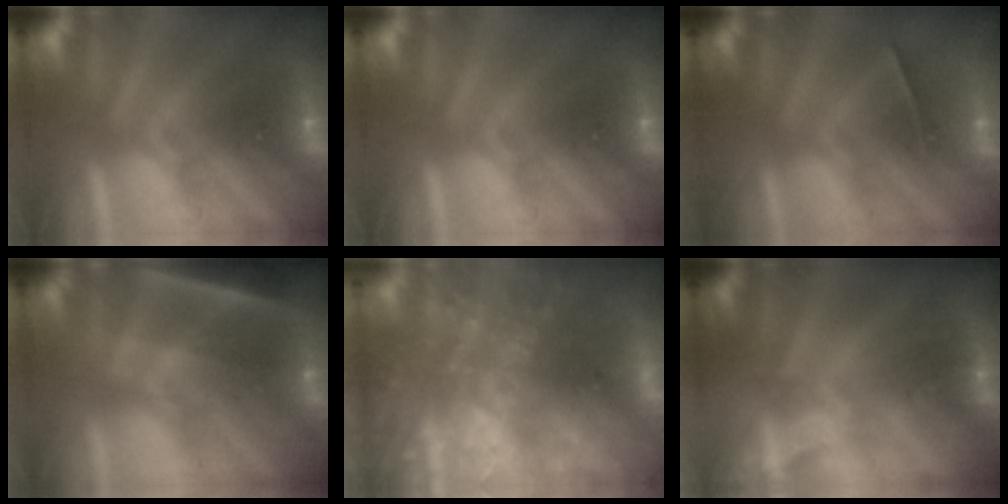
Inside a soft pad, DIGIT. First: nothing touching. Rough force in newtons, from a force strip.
{"total": 0.0}
{"total": 1.4}
{"total": 4.6}
{"total": 8.0}
{"total": 2.2}